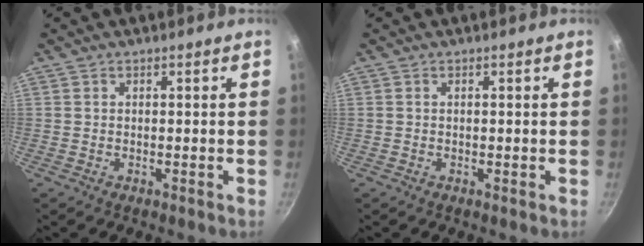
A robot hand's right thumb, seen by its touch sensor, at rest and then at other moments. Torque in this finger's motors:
{"motor_torque": [0.31, -0.07, 0.51, -0.01, 0.01]}